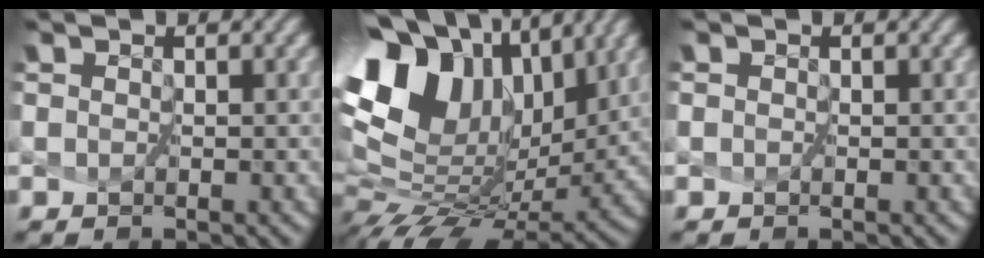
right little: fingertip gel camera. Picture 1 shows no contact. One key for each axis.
{"total": 12.8, "fx": 3.6, "fy": 8.8, "fz": 8.6, "tx": -0.167, "ty": 0.009, "tz": 0.087}
{"total": 0.0}